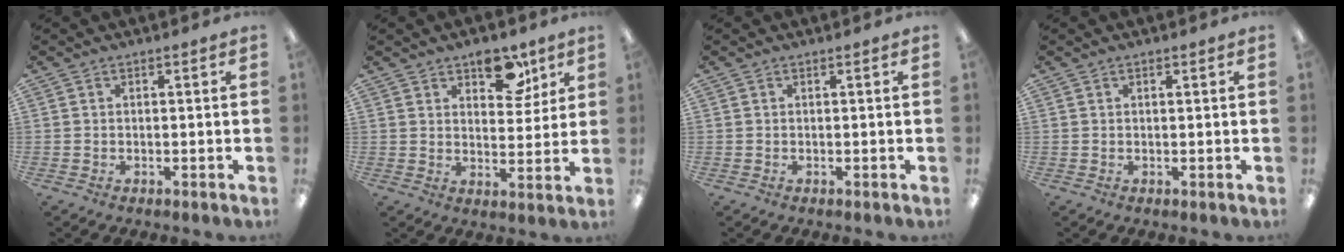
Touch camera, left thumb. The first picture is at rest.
{"total": 10.0, "force": [6.4, 5.6, 5.3], "torque": [-0.040, -0.031, 0.106]}
{"total": 0.0}
{"total": 0.5, "force": [0.3, 0.2, 0.3], "torque": [0.001, -0.001, 0.004]}